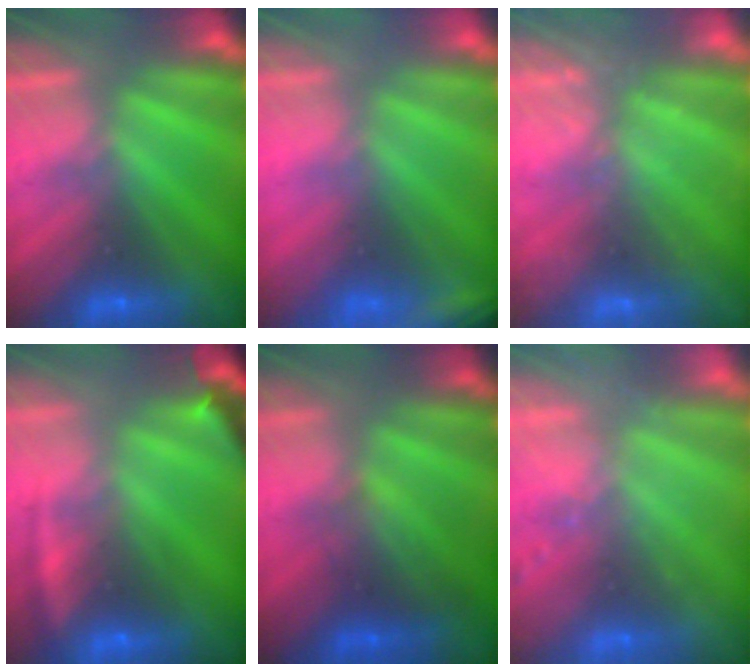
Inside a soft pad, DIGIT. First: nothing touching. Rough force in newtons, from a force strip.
{"total": 2.3}
{"total": 2.5}
{"total": 5.7}
{"total": 2.0}
{"total": 2.4}